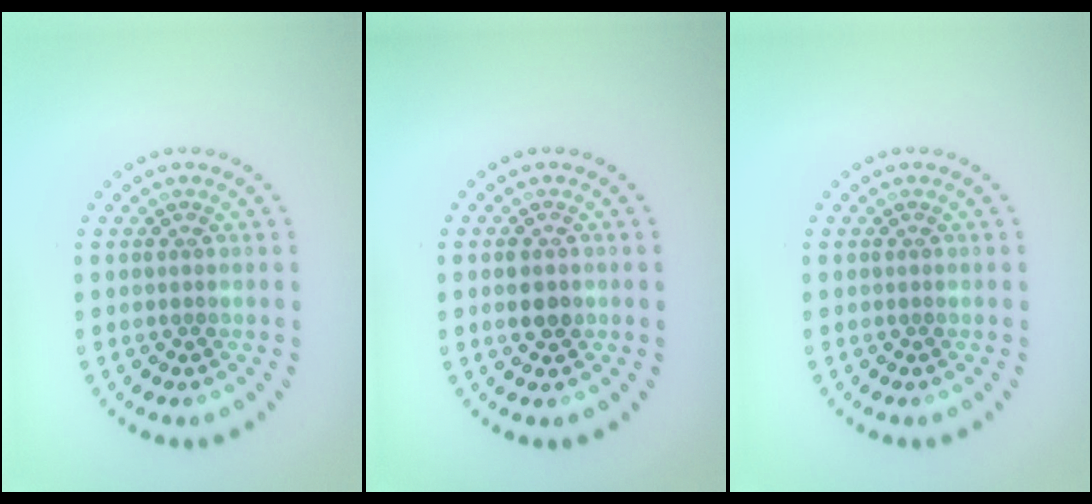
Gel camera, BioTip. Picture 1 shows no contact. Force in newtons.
{"total": 2.3, "press": 2.3, "slide": 0.1}
{"total": 0.0}